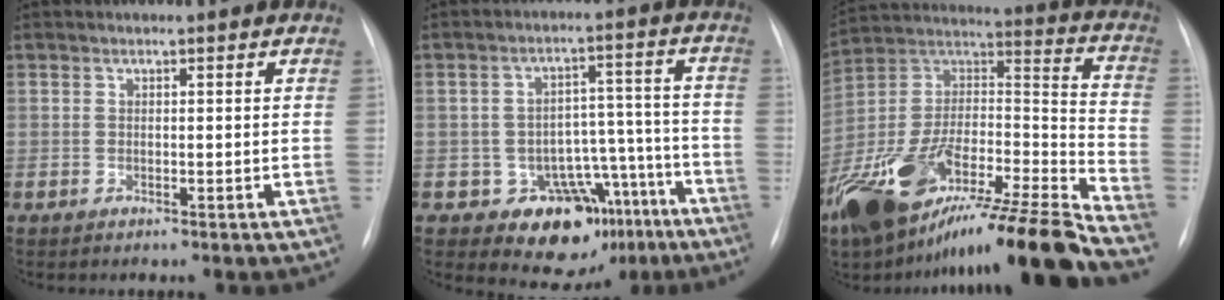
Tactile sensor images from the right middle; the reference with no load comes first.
{"total": 11.7, "force": [-7.0, 8.4, 4.0], "torque": [-0.014, 0.071, -0.087]}
{"total": 28.9, "force": [-22.0, 2.8, 18.6], "torque": [-0.296, -0.011, -0.380]}